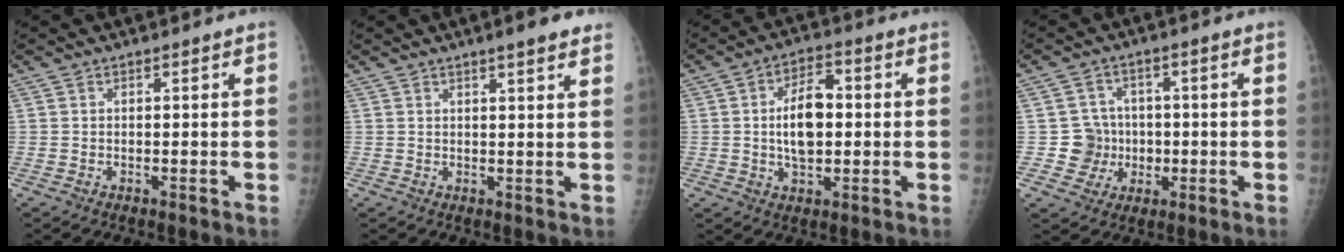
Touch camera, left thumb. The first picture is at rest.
{"total": 5.1, "force": [3.6, 0.6, 3.6], "torque": [-0.040, -0.006, 0.046]}
{"total": 9.5, "force": [0.1, 5.4, 7.9], "torque": [-0.116, 0.010, 0.001]}
{"total": 6.4, "force": [-0.6, 6.3, 0.6], "torque": [0.032, 0.017, -0.007]}